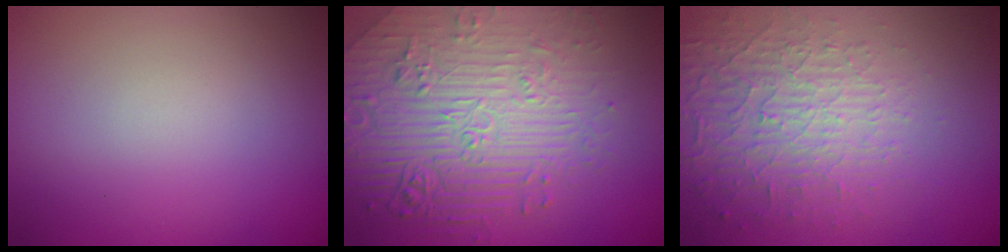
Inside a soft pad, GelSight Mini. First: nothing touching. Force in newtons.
{"total": 6.6, "press": 5.4, "slide": 3.8}
{"total": 5.0, "press": 3.2, "slide": 3.8}